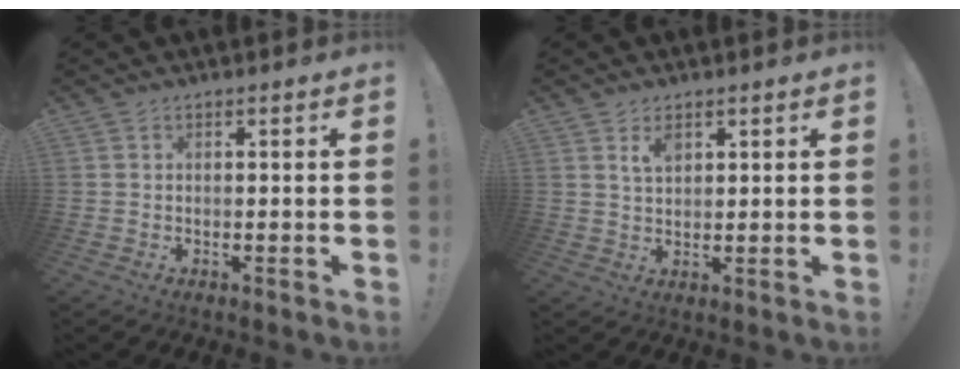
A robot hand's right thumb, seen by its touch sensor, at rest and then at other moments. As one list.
[{"total": 3.9, "force": [2.3, 2.1, 2.4], "torque": [-0.030, -0.011, 0.038]}]